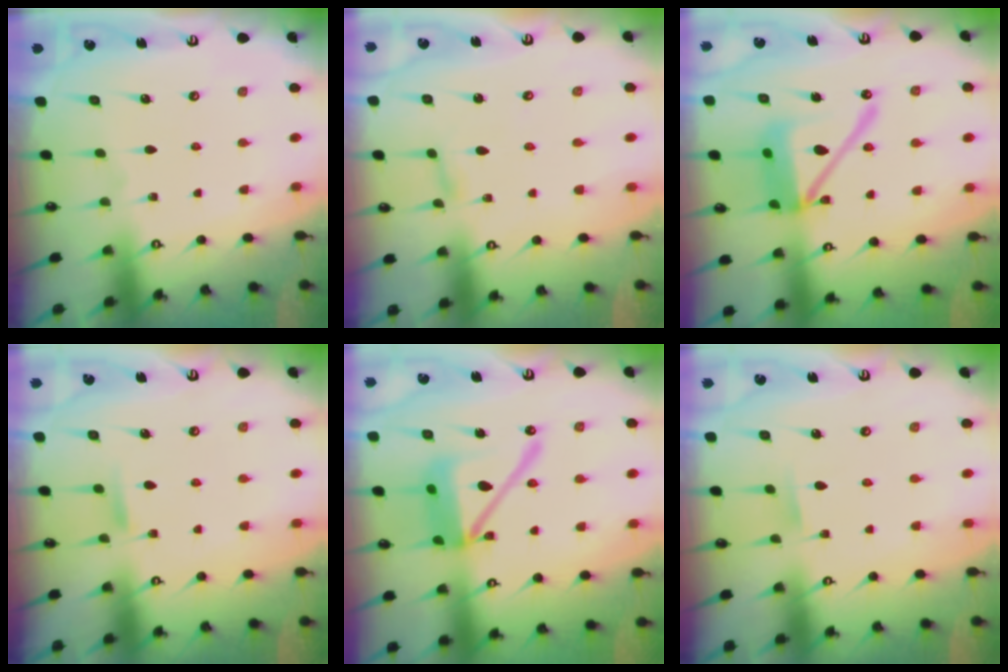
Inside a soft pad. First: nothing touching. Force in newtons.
{"total": 1.6, "press": 1.6, "slide": 0.2}
{"total": 16.4, "press": 16.2, "slide": 2.2}
{"total": 5.2, "press": 5.2, "slide": 0.7}
{"total": 16.4, "press": 16.2, "slide": 2.2}
{"total": 3.9, "press": 3.9, "slide": 0.6}